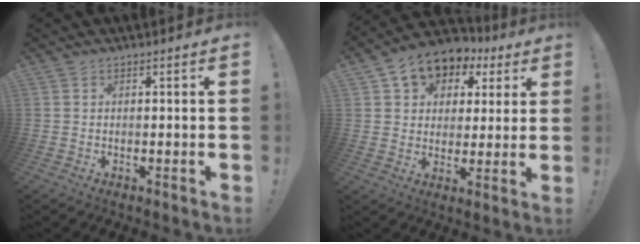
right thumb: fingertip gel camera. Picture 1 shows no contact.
{"total": 9.2, "force": [5.2, 6.9, 3.2], "torque": [-0.058, -0.032, 0.101]}